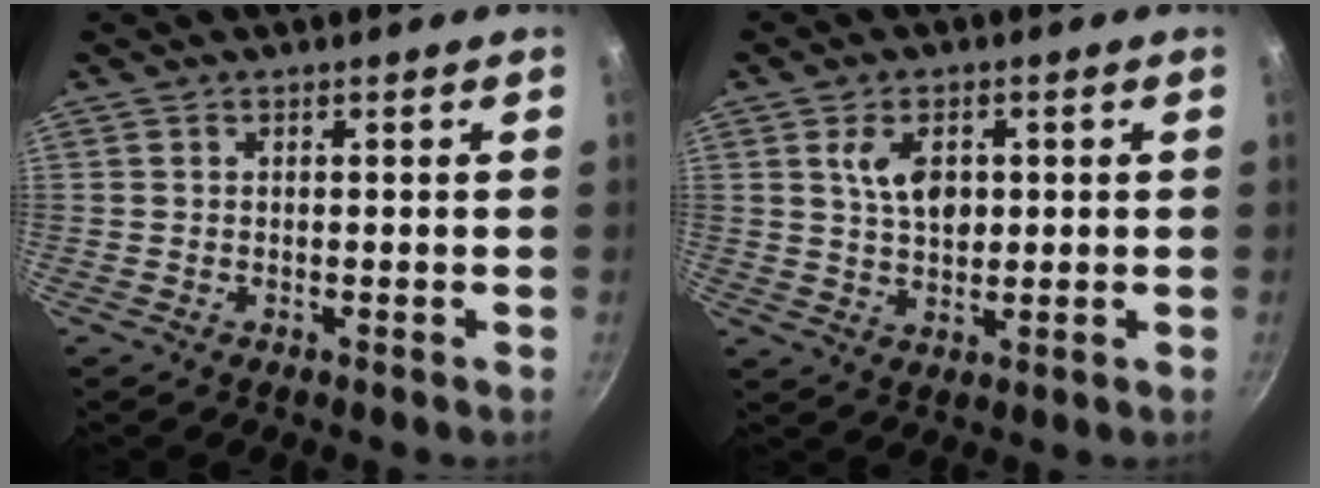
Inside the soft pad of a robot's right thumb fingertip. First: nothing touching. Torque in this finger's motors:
{"motor_torque": [-0.14, 0.45, 0.17, 0.33, 0.28]}